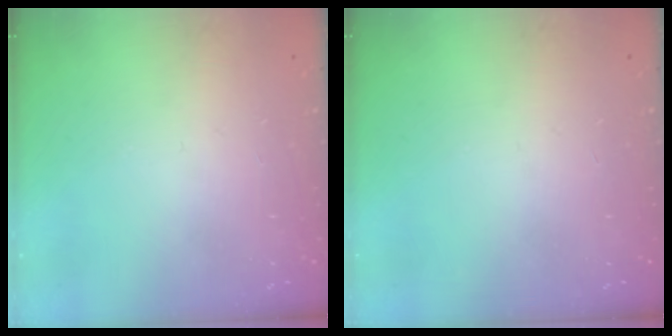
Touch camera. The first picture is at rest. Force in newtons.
{"total": 0.0}